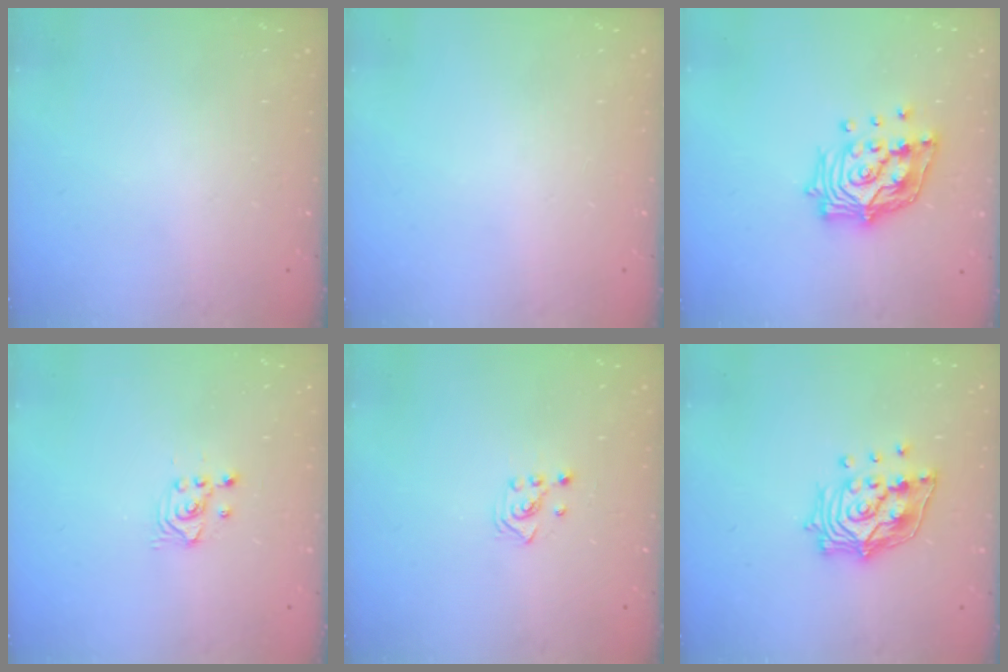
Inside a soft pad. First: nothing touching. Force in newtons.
{"total": 0.0}
{"total": 18.2, "press": 18.0, "slide": 2.7}
{"total": 2.5, "press": 2.5, "slide": 0.3}
{"total": 2.5, "press": 2.4, "slide": 0.8}
{"total": 14.8, "press": 14.6, "slide": 2.2}